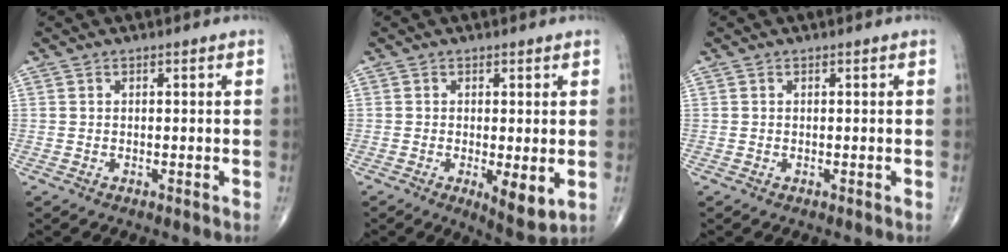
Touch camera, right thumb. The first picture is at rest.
{"total": 5.8, "force": [-1.1, 2.0, 5.4], "torque": [-0.085, -0.020, -0.014]}
{"total": 0.0}